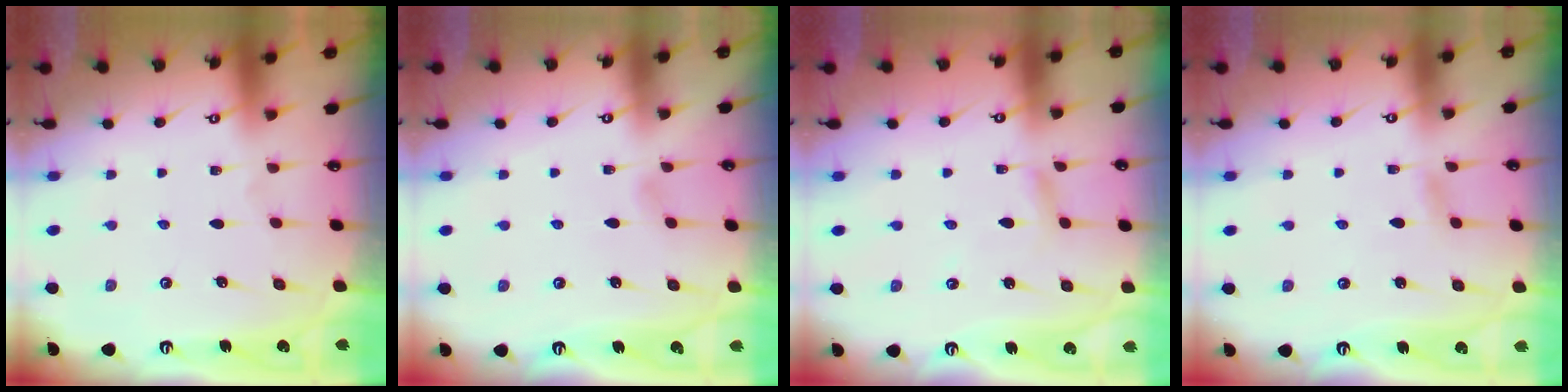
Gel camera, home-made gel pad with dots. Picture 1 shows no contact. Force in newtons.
{"total": 2.8, "press": 2.8, "slide": 0.3}
{"total": 3.1, "press": 3.0, "slide": 0.3}
{"total": 3.2, "press": 3.2, "slide": 0.4}